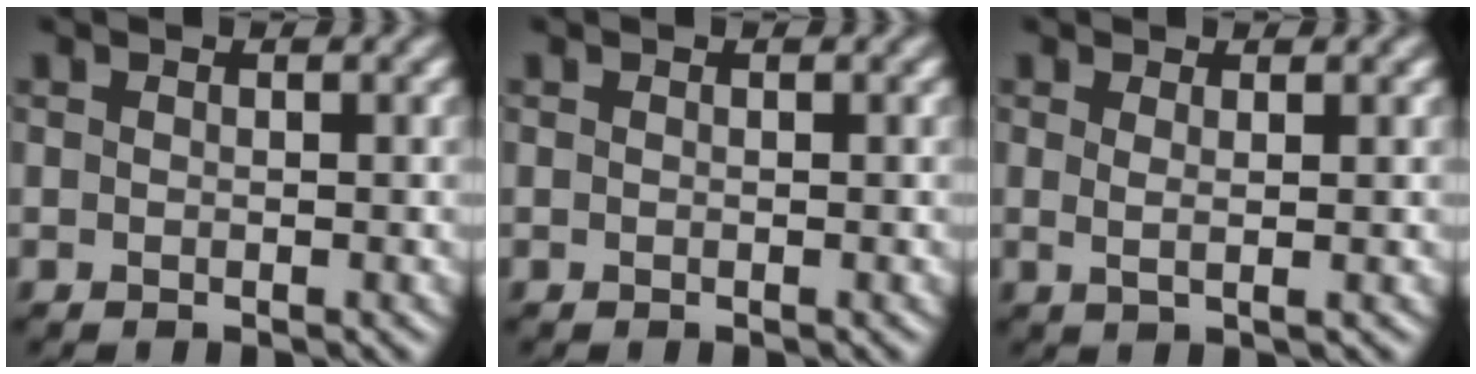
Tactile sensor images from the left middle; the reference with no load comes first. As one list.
[{"total": 0.0}, {"total": 1.3, "force": [0.4, 0.0, 1.2], "torque": [-0.015, -0.006, 0.004]}]